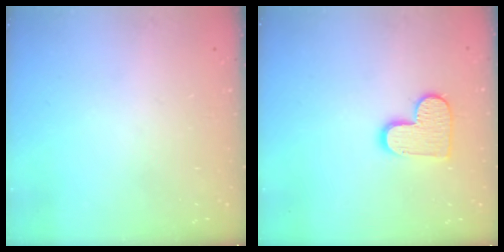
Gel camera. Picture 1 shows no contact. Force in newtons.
{"total": 10.5, "press": 10.5, "slide": 0.5}